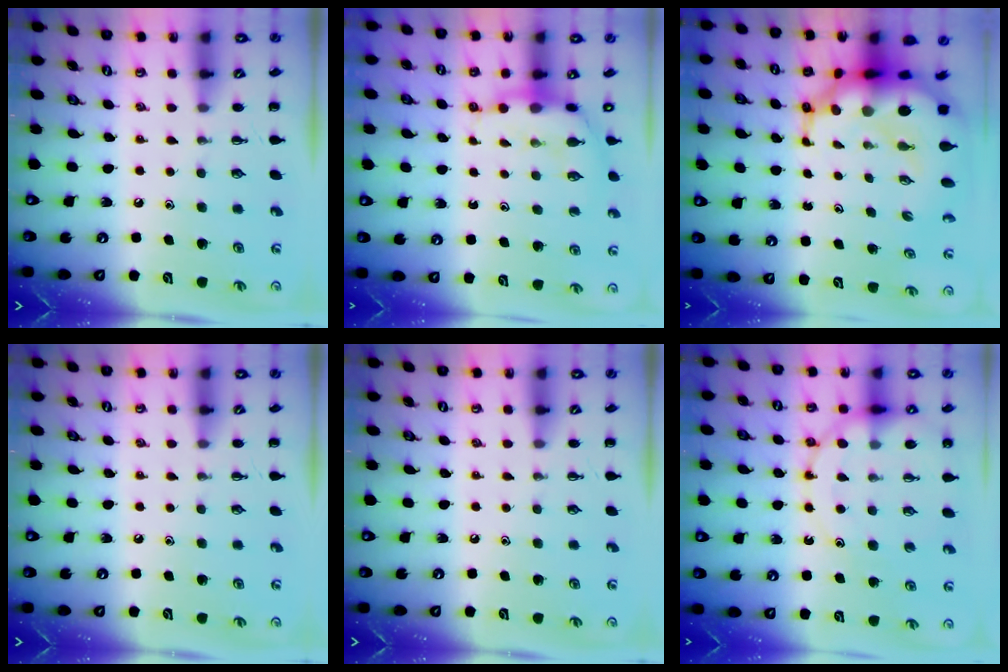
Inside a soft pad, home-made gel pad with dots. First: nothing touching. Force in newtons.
{"total": 7.9, "press": 7.8, "slide": 1.3}
{"total": 13.0, "press": 12.6, "slide": 3.4}
{"total": 0.0}
{"total": 0.0}
{"total": 15.3, "press": 14.9, "slide": 3.7}